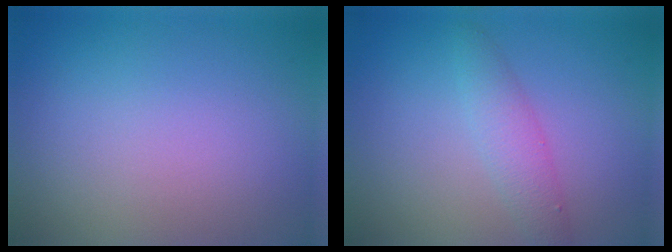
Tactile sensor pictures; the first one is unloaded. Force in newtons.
{"total": 2.4, "press": 2.4, "slide": 0.1}